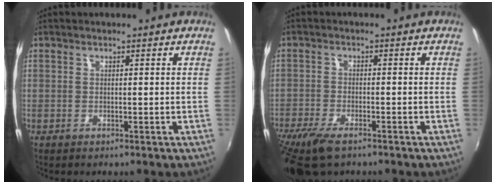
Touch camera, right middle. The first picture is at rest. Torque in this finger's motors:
{"motor_torque": [1.09, -1.05, 0.26, 0.09]}